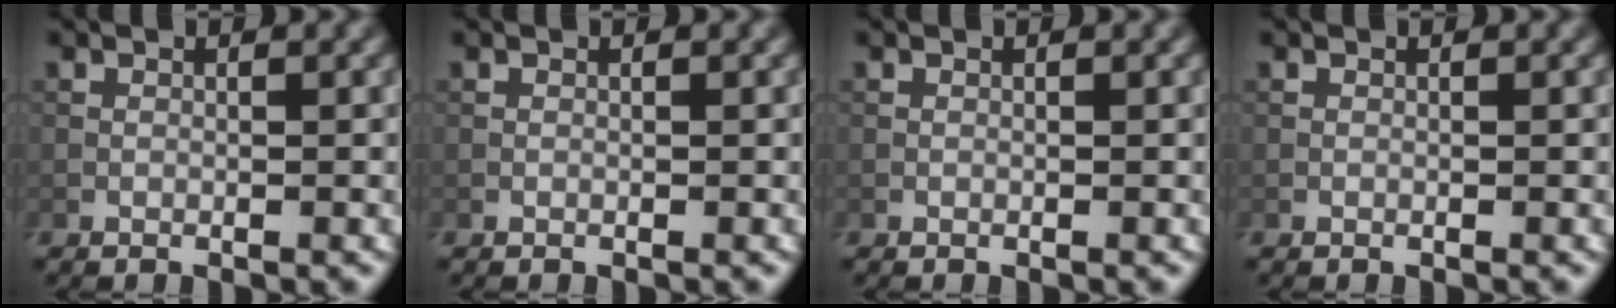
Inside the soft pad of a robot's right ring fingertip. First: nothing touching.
{"total": 0.0}
{"total": 0.0}
{"total": 0.0}